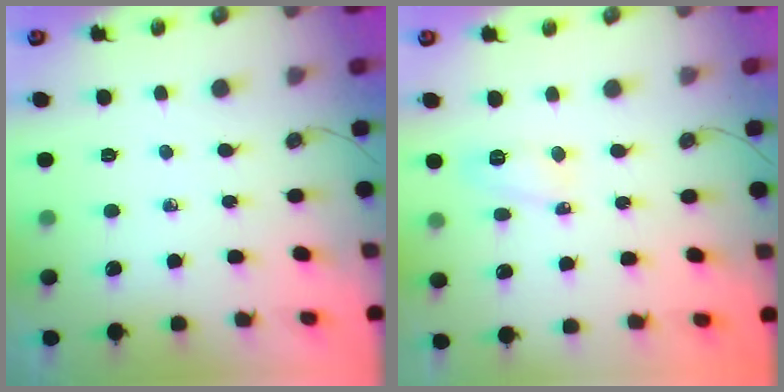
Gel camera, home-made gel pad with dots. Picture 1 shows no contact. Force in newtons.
{"total": 5.5, "press": 5.5, "slide": 0.5}